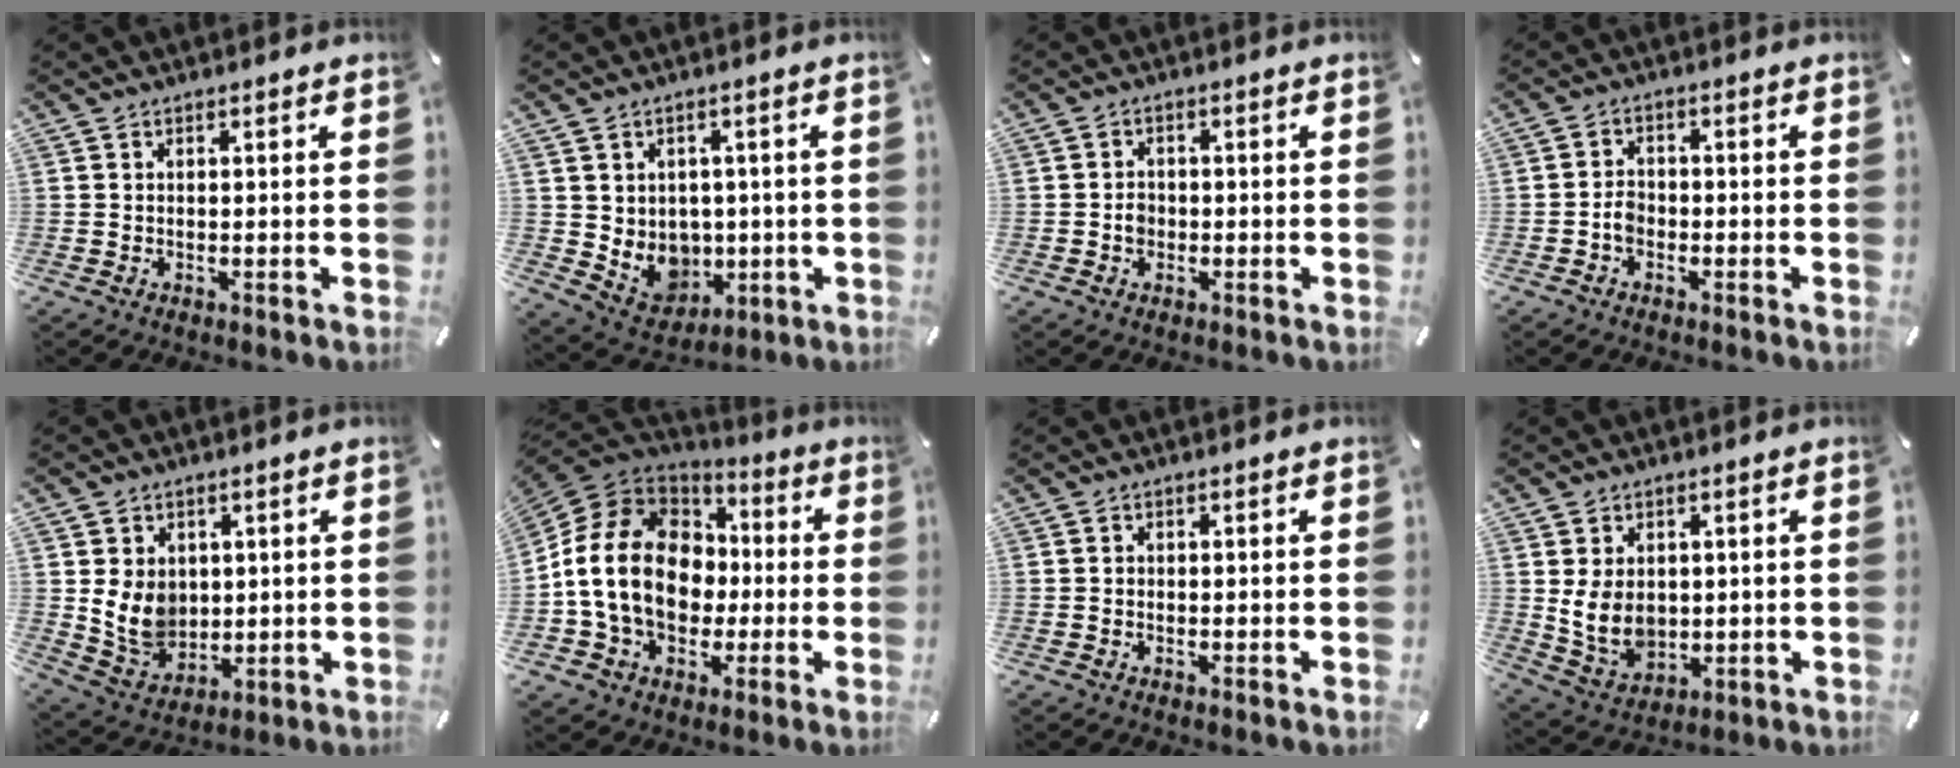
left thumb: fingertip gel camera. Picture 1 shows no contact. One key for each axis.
{"total": 7.4, "fx": 1.1, "fy": 7.1, "fz": 1.9, "tx": -0.045, "ty": -0.023, "tz": 0.031}
{"total": 2.4, "fx": -0.5, "fy": 2.1, "fz": 1.0, "tx": -0.020, "ty": 0.006, "tz": -0.012}
{"total": 3.1, "fx": -1.2, "fy": 2.3, "fz": 1.7, "tx": -0.031, "ty": 0.008, "tz": -0.023}
{"total": 9.1, "fx": 1.7, "fy": 7.9, "fz": 4.2, "tx": -0.096, "ty": -0.011, "tz": 0.034}
{"total": 18.7, "fx": -1.8, "fy": 15.1, "fz": 10.9, "tx": -0.243, "ty": 0.022, "tz": -0.030}
{"total": 0.6, "fx": -0.2, "fy": 0.5, "fz": 0.1, "tx": -0.001, "ty": 0.004, "tz": -0.006}
{"total": 8.4, "fx": 0.7, "fy": 6.6, "fz": 5.2, "tx": -0.110, "ty": -0.009, "tz": 0.011}